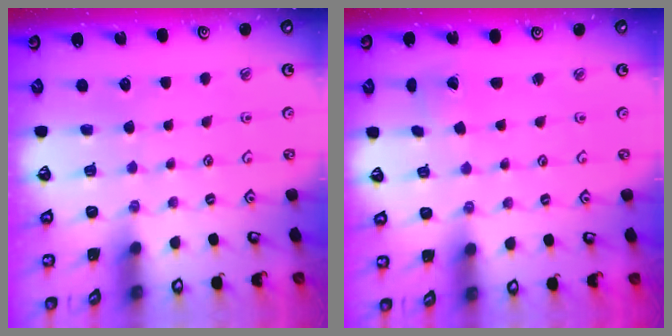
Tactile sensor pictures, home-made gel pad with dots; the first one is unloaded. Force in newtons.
{"total": 1.4, "press": 1.4, "slide": 0.1}